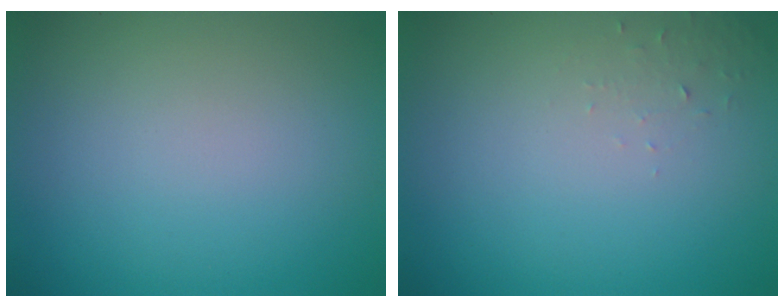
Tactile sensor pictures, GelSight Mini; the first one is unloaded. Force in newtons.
{"total": 1.0, "press": 0.9, "slide": 0.1}